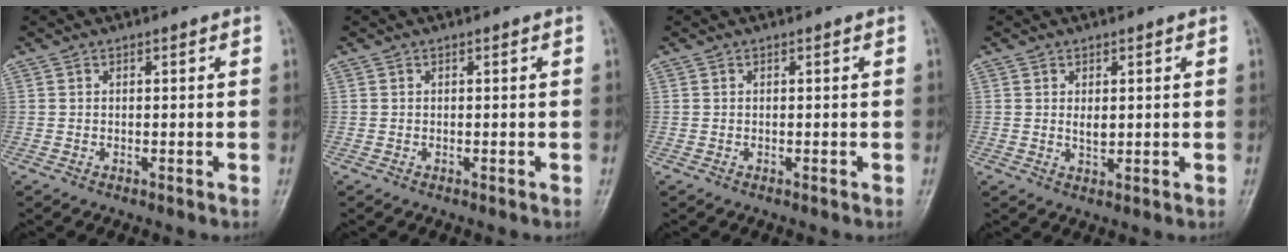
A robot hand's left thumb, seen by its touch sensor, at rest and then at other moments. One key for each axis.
{"total": 0.0}
{"total": 0.0}
{"total": 2.4, "fx": 0.5, "fy": 1.5, "fz": 1.8, "tx": -0.022, "ty": -0.006, "tz": 0.009}